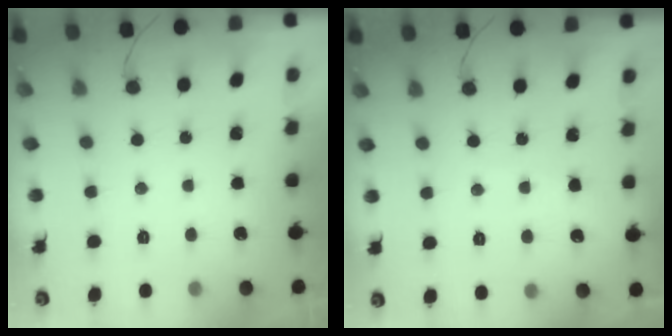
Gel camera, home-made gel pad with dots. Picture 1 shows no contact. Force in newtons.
{"total": 2.0, "press": 2.0, "slide": 0.2}